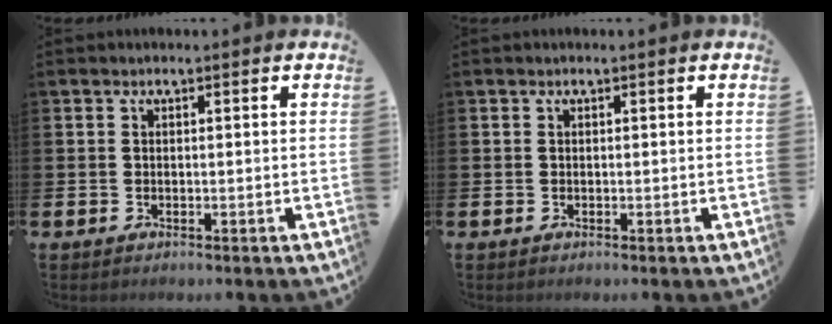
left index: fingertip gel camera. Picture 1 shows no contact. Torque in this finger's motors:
{"motor_torque": [-0.01, -0.01, 0.01, -0.01]}